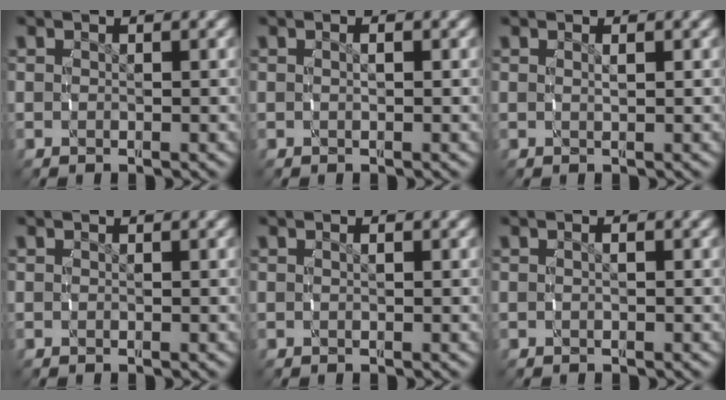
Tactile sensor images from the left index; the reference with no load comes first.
{"total": 0.5, "force": [-0.1, 0.0, 0.5], "torque": [-0.011, -0.004, 0.003]}
{"total": 0.8, "force": [0.3, -0.4, 0.6], "torque": [-0.010, -0.005, 0.009]}
{"total": 0.0}
{"total": 0.0}
{"total": 0.7, "force": [-0.3, 0.3, 0.6], "torque": [-0.013, -0.002, -0.004]}